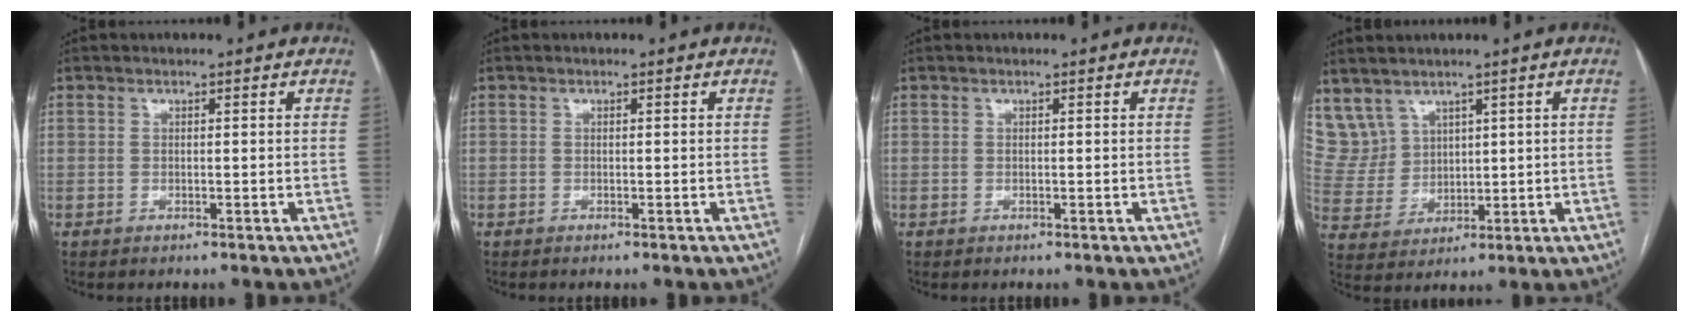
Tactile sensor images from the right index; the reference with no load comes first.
{"total": 0.0}
{"total": 0.0}
{"total": 7.2, "force": [4.9, 5.2, 0.7], "torque": [-0.030, 0.025, 0.120]}